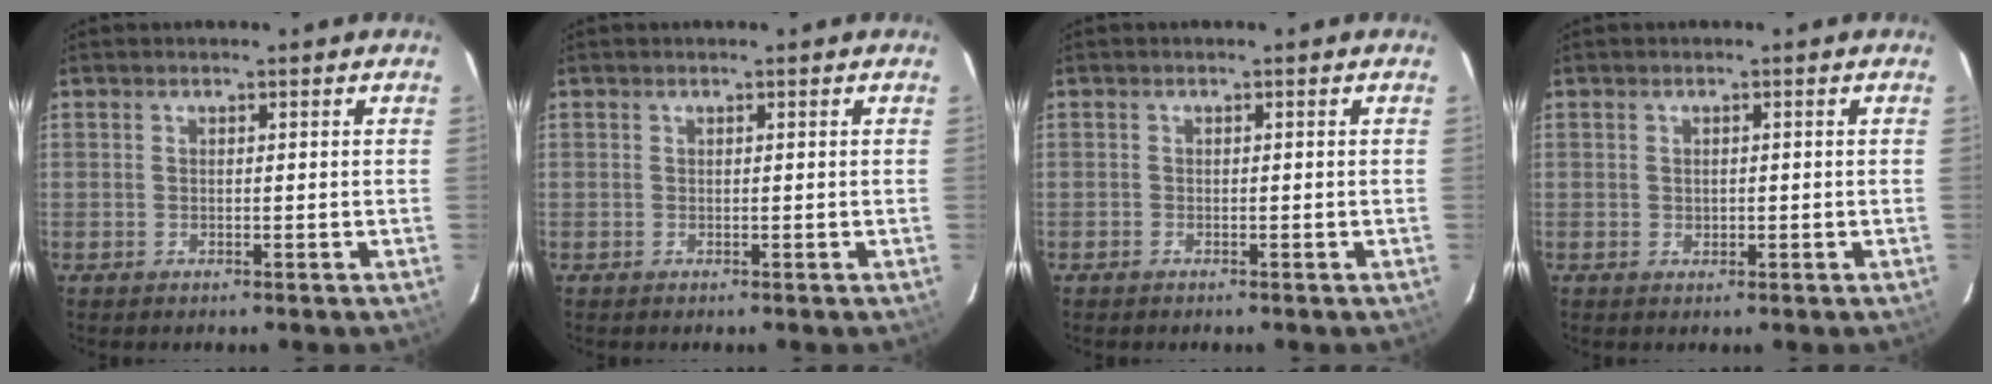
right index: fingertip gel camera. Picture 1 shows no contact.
{"total": 0.0}
{"total": 0.5, "force": [-0.5, 0.2, 0.0], "torque": [-0.002, 0.003, -0.009]}
{"total": 1.1, "force": [0.0, 1.0, 0.5], "torque": [-0.008, 0.002, 0.001]}